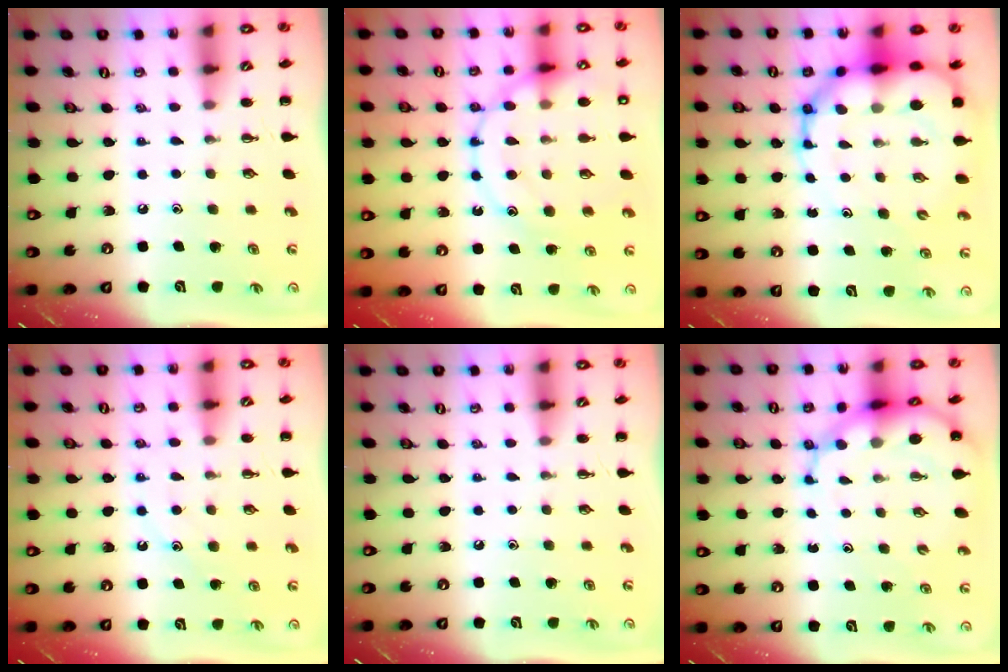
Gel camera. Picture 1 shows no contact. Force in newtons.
{"total": 18.3, "press": 18.3, "slide": 1.4}
{"total": 16.7, "press": 16.0, "slide": 4.5}
{"total": 11.7, "press": 11.6, "slide": 1.0}
{"total": 0.0}
{"total": 9.3, "press": 8.8, "slide": 2.8}